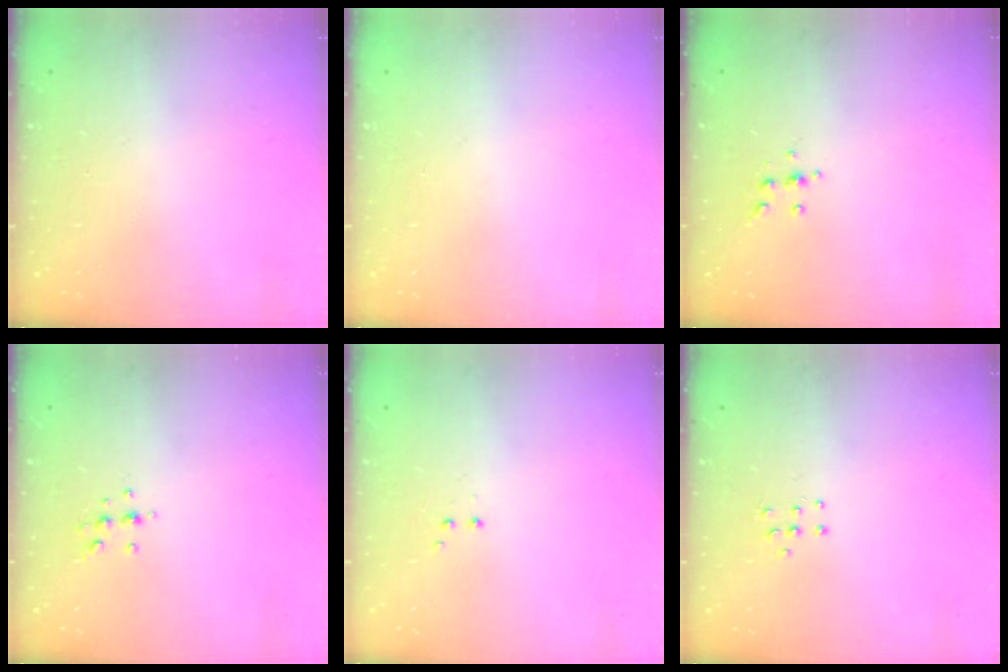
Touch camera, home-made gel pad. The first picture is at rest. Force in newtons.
{"total": 0.0}
{"total": 4.0, "press": 3.8, "slide": 1.0}
{"total": 6.2, "press": 6.1, "slide": 0.8}
{"total": 1.9, "press": 1.8, "slide": 0.5}
{"total": 5.0, "press": 4.9, "slide": 0.5}